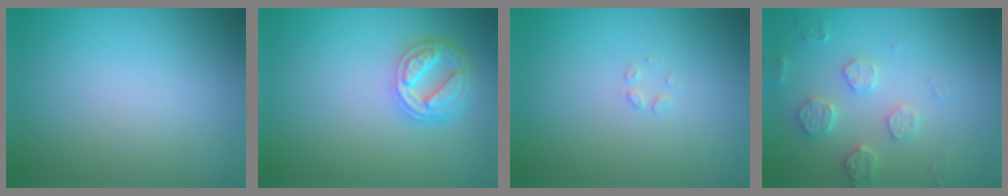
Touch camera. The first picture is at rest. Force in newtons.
{"total": 4.5, "press": 3.5, "slide": 2.8}
{"total": 0.8, "press": 0.8, "slide": 0.0}
{"total": 2.7, "press": 2.7, "slide": 0.5}